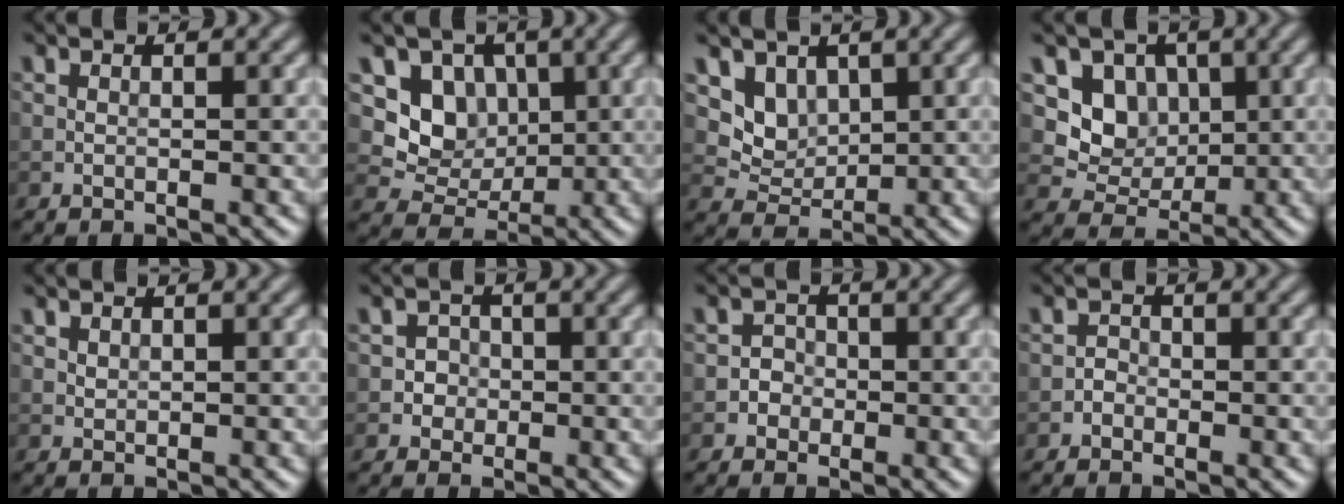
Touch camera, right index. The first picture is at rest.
{"total": 4.9, "force": [1.1, 4.2, 2.3], "torque": [-0.036, -0.008, 0.010]}
{"total": 3.5, "force": [1.5, 2.8, 1.5], "torque": [-0.031, -0.015, 0.035]}
{"total": 4.4, "force": [0.9, 3.8, 2.0], "torque": [-0.034, -0.008, 0.008]}
{"total": 0.6, "force": [0.5, 0.4, 0.2], "torque": [-0.004, -0.001, 0.012]}
{"total": 1.7, "force": [-0.3, 1.6, 0.3], "torque": [0.021, 0.000, -0.009]}
{"total": 1.6, "force": [-0.5, 1.5, 0.2], "torque": [0.020, 0.003, -0.015]}
{"total": 0.9, "force": [-0.6, 0.7, 0.1], "torque": [0.004, 0.002, -0.011]}